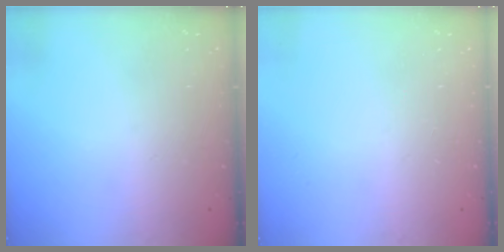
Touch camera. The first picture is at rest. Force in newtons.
{"total": 0.0}